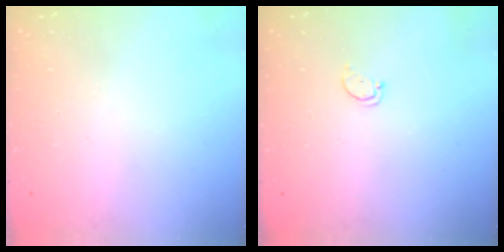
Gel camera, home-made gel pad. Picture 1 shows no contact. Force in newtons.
{"total": 1.7, "press": 1.7, "slide": 0.2}